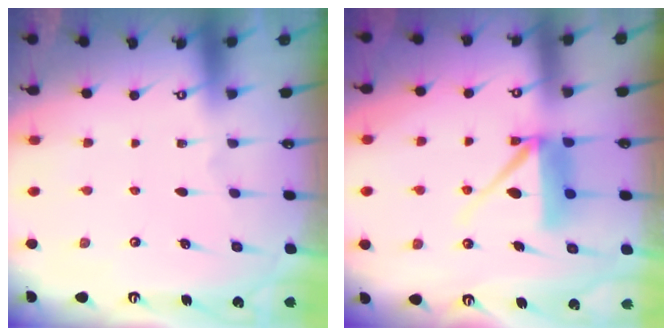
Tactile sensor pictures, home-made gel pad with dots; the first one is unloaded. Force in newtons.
{"total": 10.2, "press": 10.1, "slide": 1.2}